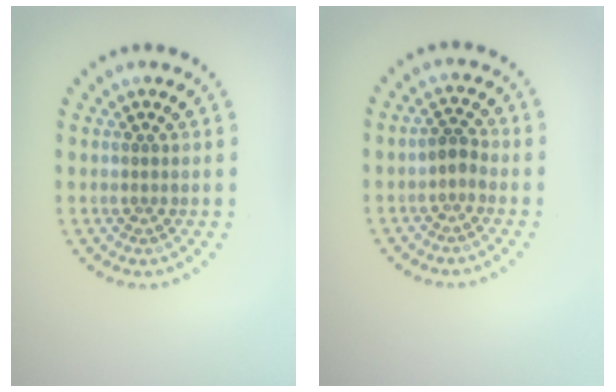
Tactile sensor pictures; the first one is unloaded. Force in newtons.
{"total": 1.3, "press": 1.0, "slide": 0.8}